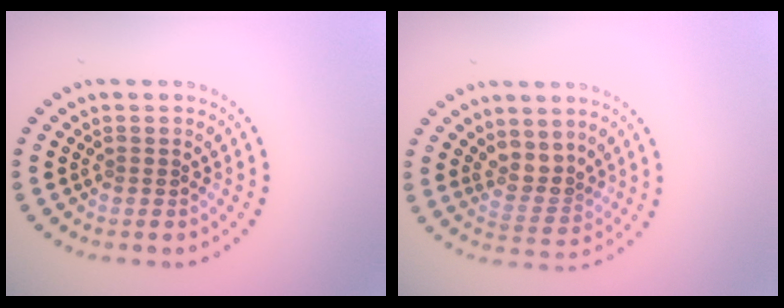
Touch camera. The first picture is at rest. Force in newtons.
{"total": 2.6, "press": 2.1, "slide": 1.6}